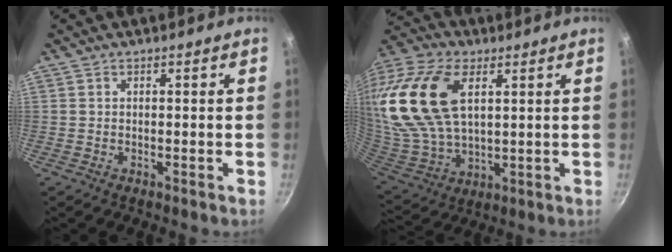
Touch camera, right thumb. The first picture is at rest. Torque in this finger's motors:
{"motor_torque": [-0.19, 3.98, 2.43, 0.33, 0.33]}